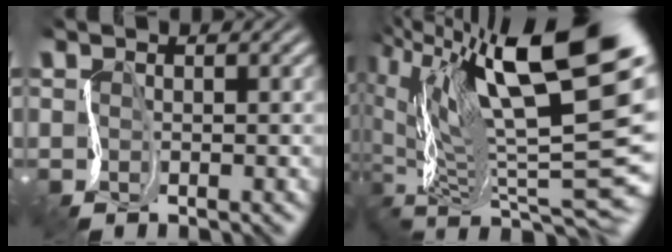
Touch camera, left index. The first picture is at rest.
{"total": 14.3, "force": [1.0, 6.2, 12.9], "torque": [-0.201, 0.001, 0.016]}